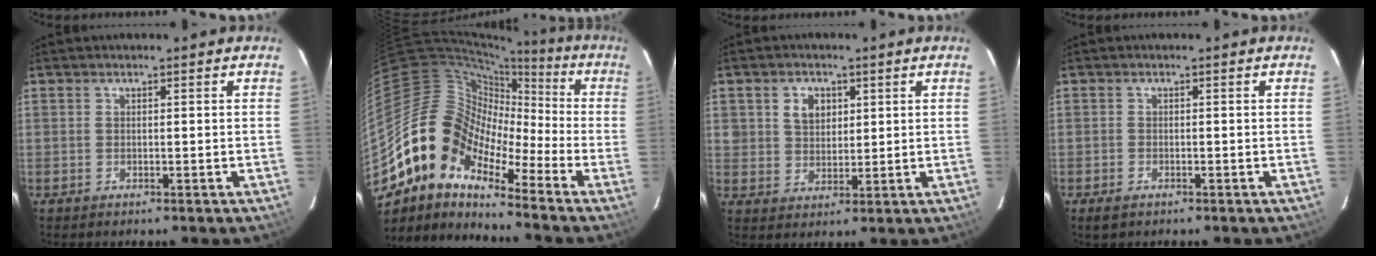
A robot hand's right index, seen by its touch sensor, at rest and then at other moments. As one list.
[{"total": 14.0, "force": [-9.2, 7.7, 7.1], "torque": [-0.110, 0.011, -0.200]}, {"total": 5.2, "force": [2.0, 4.3, 2.3], "torque": [-0.038, 0.012, 0.042]}, {"total": 1.9, "force": [-1.4, 0.9, 0.9], "torque": [-0.021, -0.004, -0.026]}]